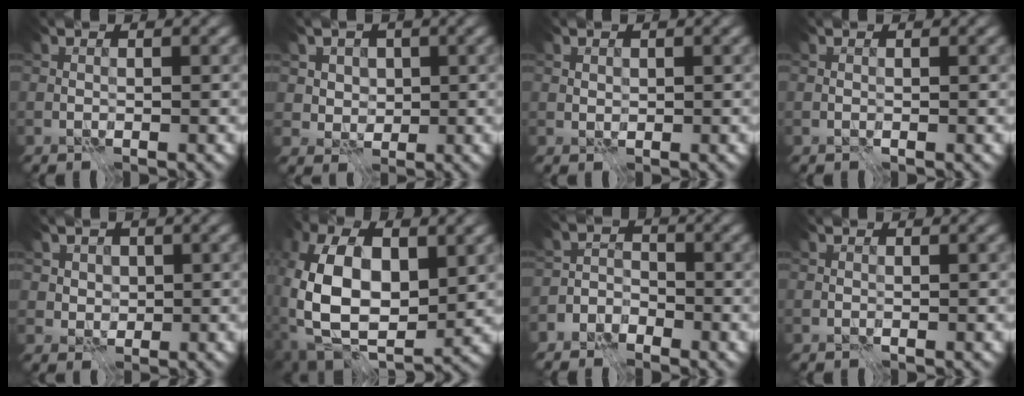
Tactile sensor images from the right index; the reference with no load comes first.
{"total": 3.6, "force": [1.5, 3.0, 1.4], "torque": [-0.022, -0.001, 0.025]}
{"total": 0.6, "force": [0.4, 0.4, 0.2], "torque": [-0.004, -0.001, 0.008]}
{"total": 0.0}
{"total": 2.8, "force": [1.2, 2.2, 1.1], "torque": [-0.016, 0.005, 0.019]}
{"total": 12.4, "force": [0.0, 7.1, 10.2], "torque": [-0.204, -0.005, 0.000]}
{"total": 3.9, "force": [-3.1, 2.2, 0.9], "torque": [0.010, 0.003, -0.060]}
{"total": 0.0}